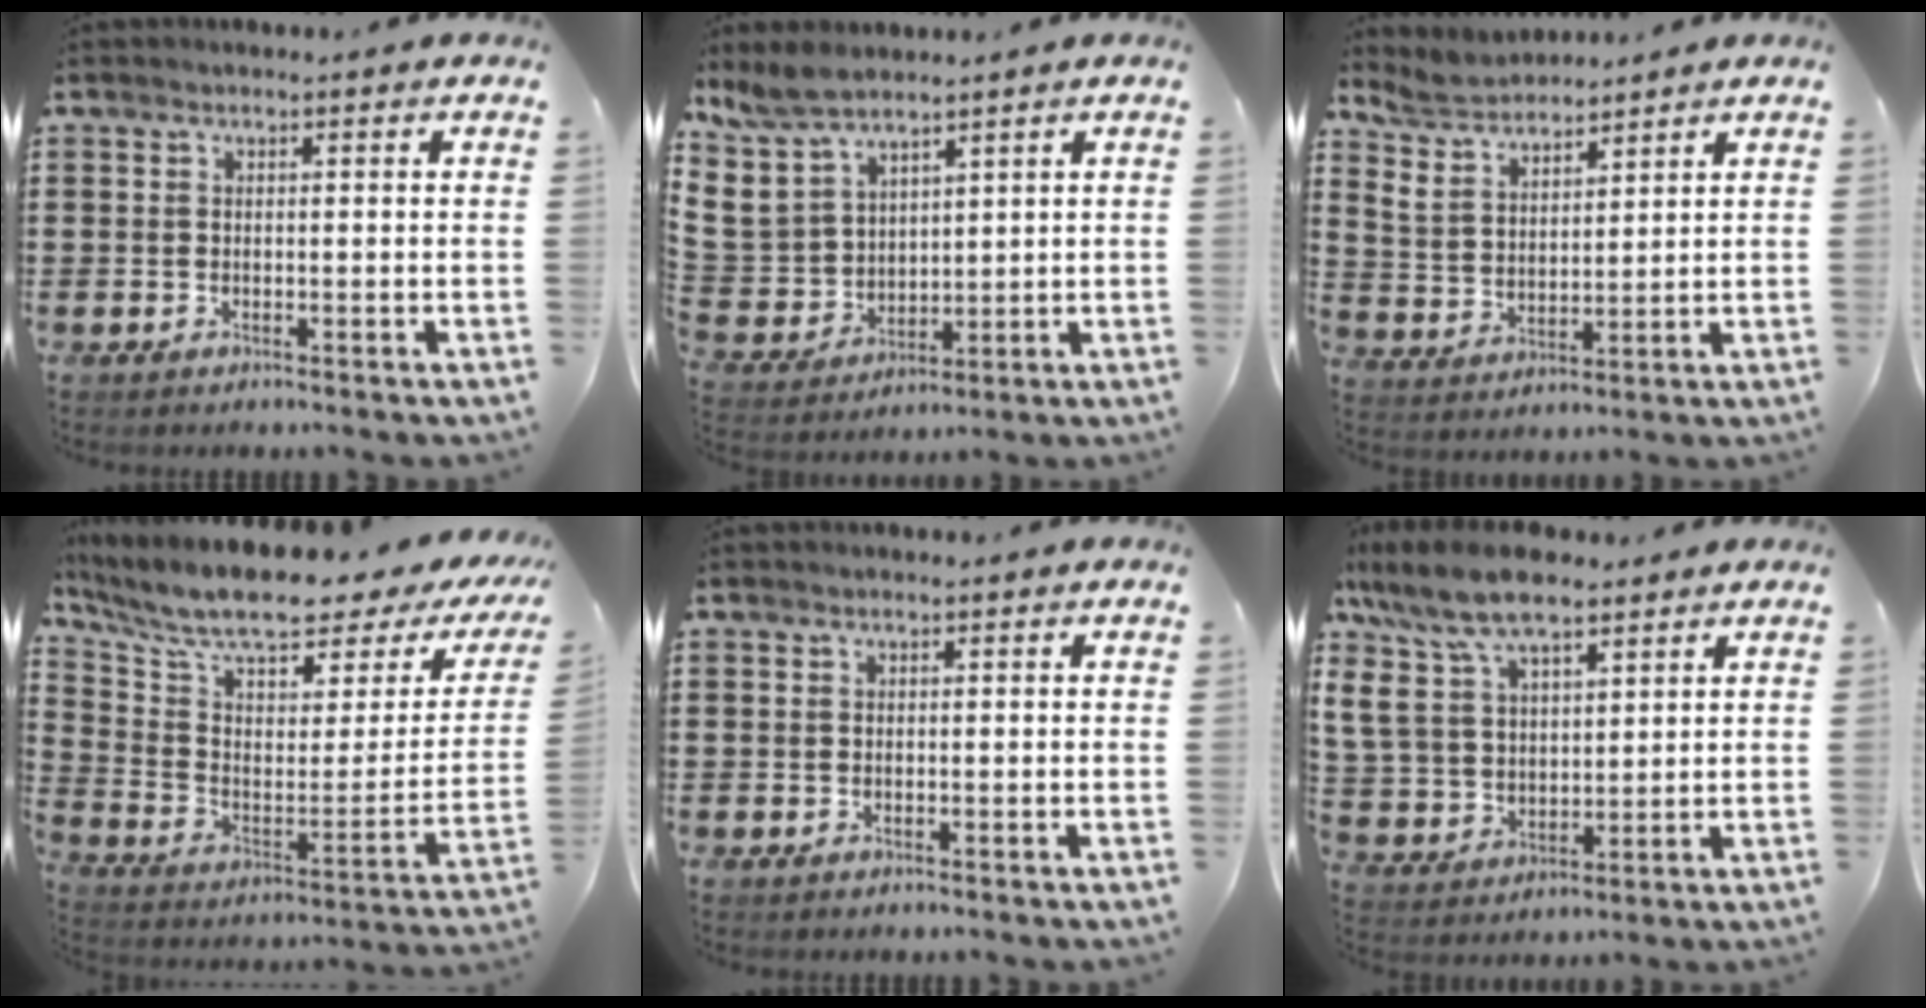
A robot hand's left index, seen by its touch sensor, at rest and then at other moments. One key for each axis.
{"total": 6.9, "fx": 5.1, "fy": 4.2, "fz": 1.9, "tx": -0.076, "ty": -0.018, "tz": 0.098}
{"total": 4.9, "fx": 4.7, "fy": 1.4, "fz": 0.6, "tx": -0.036, "ty": -0.014, "tz": 0.086}
{"total": 9.2, "fx": 7.2, "fy": 1.6, "fz": 5.5, "tx": -0.137, "ty": -0.046, "tz": 0.123}
{"total": 0.0}
{"total": 11.5, "fx": 8.2, "fy": 5.0, "fz": 6.4, "tx": -0.164, "ty": -0.018, "tz": 0.152}